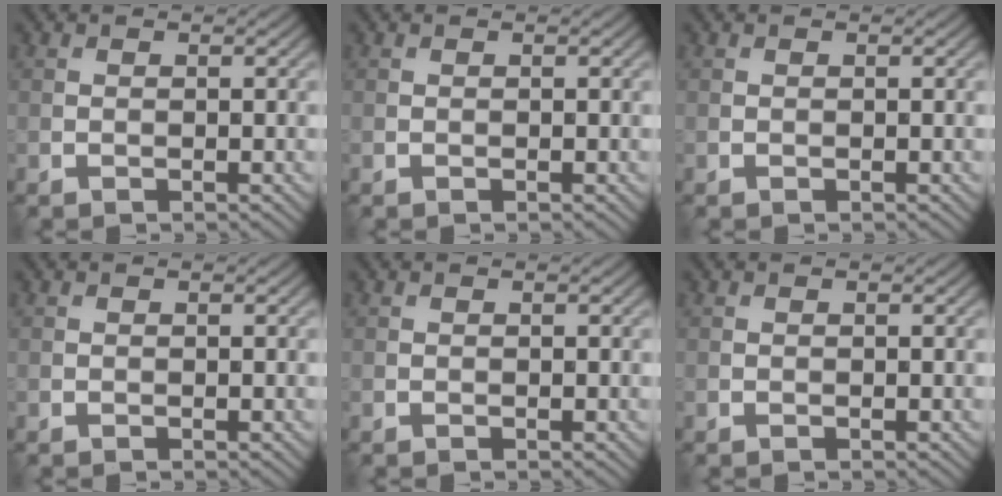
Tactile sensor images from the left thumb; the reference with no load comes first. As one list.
[{"total": 0.0}, {"total": 0.0}, {"total": 0.0}, {"total": 0.0}, {"total": 0.0}]